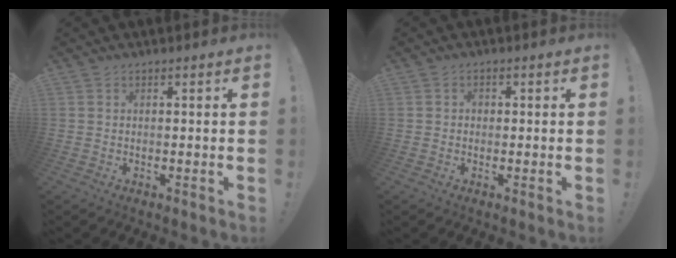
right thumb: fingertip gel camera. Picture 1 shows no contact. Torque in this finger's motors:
{"motor_torque": [0.00, 0.06, 0.04, 0.08, -0.05]}